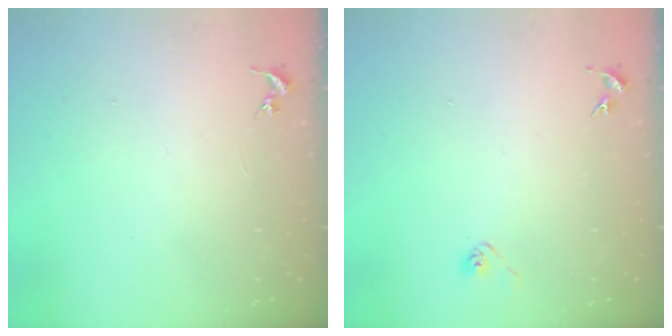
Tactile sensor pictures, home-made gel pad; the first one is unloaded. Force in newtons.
{"total": 3.2, "press": 3.0, "slide": 0.9}